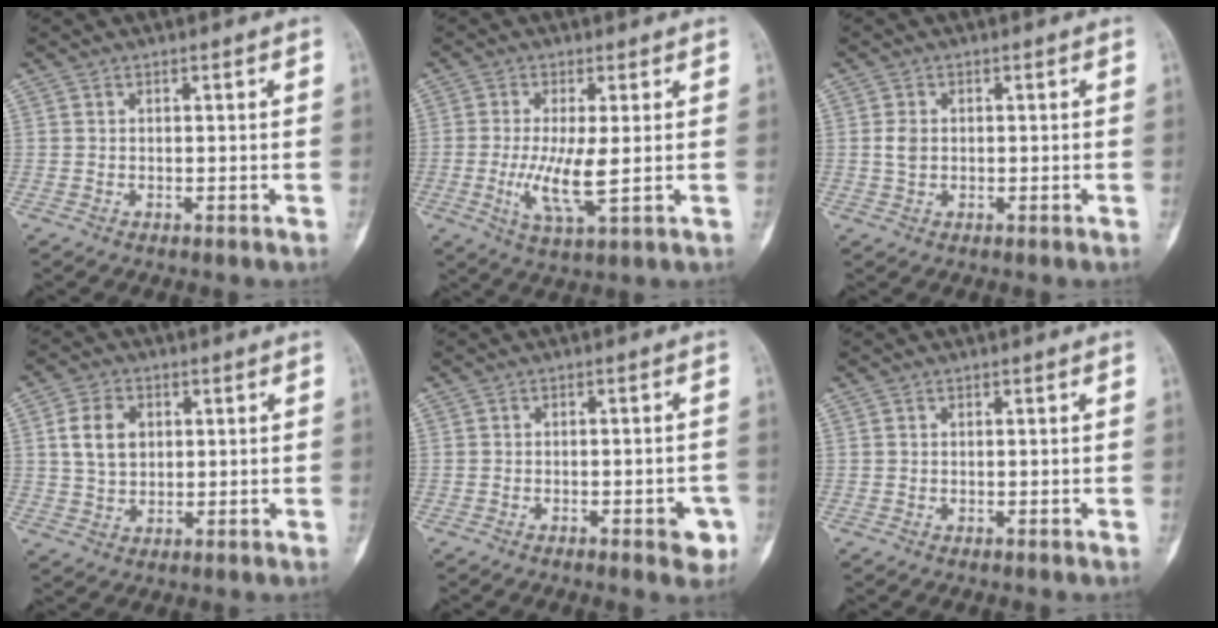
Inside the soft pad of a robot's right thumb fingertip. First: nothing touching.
{"total": 7.6, "force": [-0.6, 1.6, 7.5], "torque": [-0.160, -0.020, -0.011]}
{"total": 2.4, "force": [0.0, 1.7, 1.7], "torque": [-0.030, 0.003, -0.001]}
{"total": 7.2, "force": [1.7, 5.2, 4.6], "torque": [-0.066, -0.002, 0.030]}
{"total": 4.6, "force": [-2.1, 1.7, 3.7], "torque": [-0.035, 0.016, -0.023]}
{"total": 0.0}